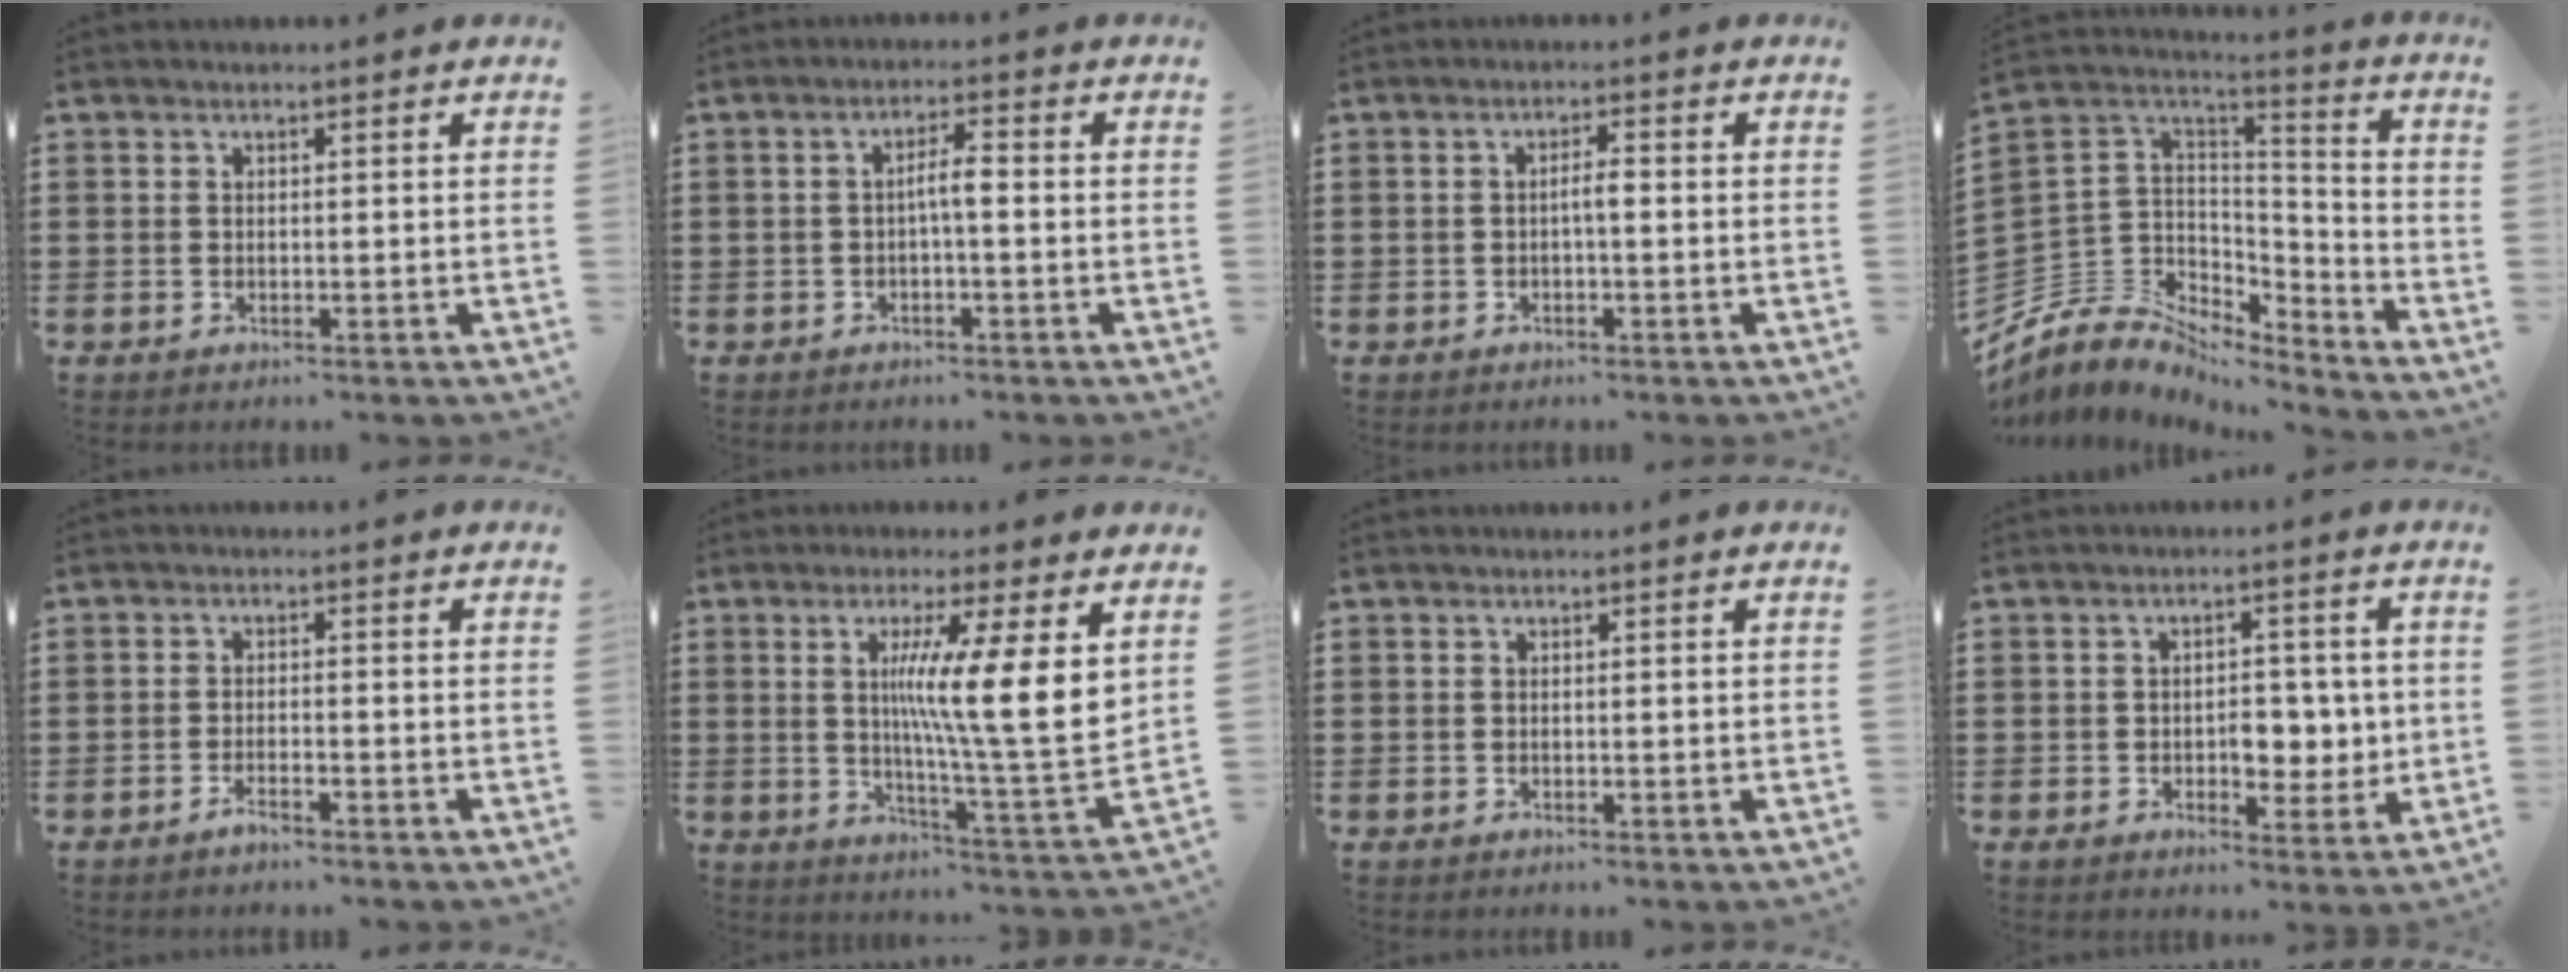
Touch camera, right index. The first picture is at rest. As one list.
[{"total": 3.1, "force": [-0.5, 0.6, 3.0], "torque": [-0.055, 0.004, -0.012]}, {"total": 2.0, "force": [-0.4, 0.4, 1.9], "torque": [-0.036, 0.002, -0.009]}, {"total": 6.5, "force": [-3.6, 5.3, 1.0], "torque": [-0.059, -0.017, -0.073]}, {"total": 1.8, "force": [-1.6, 0.1, 0.9], "torque": [-0.017, 0.000, -0.029]}, {"total": 11.4, "force": [3.7, 0.2, 10.7], "torque": [-0.182, -0.025, 0.054]}, {"total": 0.0}, {"total": 5.8, "force": [-0.6, 3.8, 4.4], "torque": [-0.055, -0.004, -0.019]}]